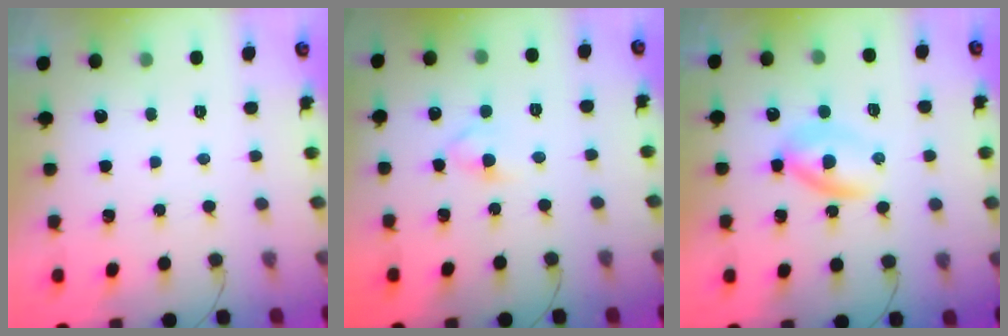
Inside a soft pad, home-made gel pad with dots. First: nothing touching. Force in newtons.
{"total": 3.9, "press": 3.6, "slide": 1.5}
{"total": 3.9, "press": 3.9, "slide": 0.6}